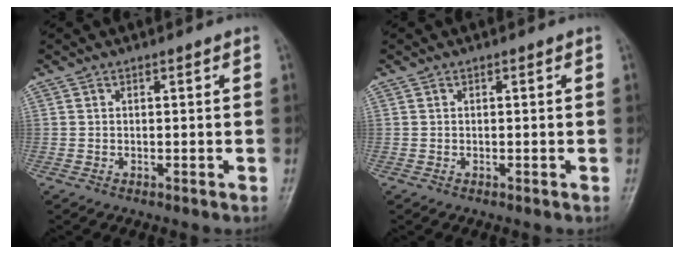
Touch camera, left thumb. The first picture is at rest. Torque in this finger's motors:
{"motor_torque": [0.01, 0.02, -0.03, -0.08, 0.00]}